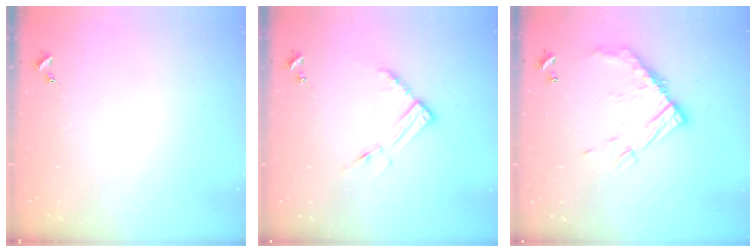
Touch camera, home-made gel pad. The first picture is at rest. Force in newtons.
{"total": 9.3, "press": 9.2, "slide": 1.0}
{"total": 12.5, "press": 12.5, "slide": 1.0}